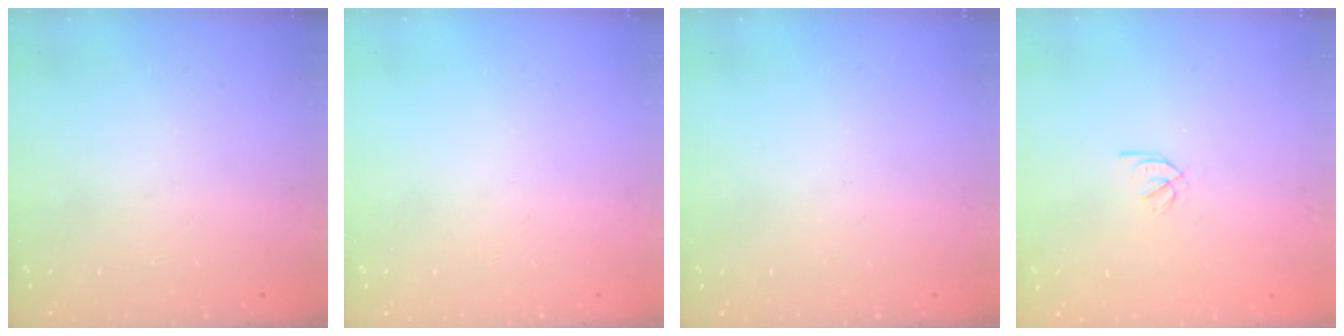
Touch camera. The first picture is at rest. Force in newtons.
{"total": 0.0}
{"total": 0.0}
{"total": 1.6, "press": 1.6, "slide": 0.3}